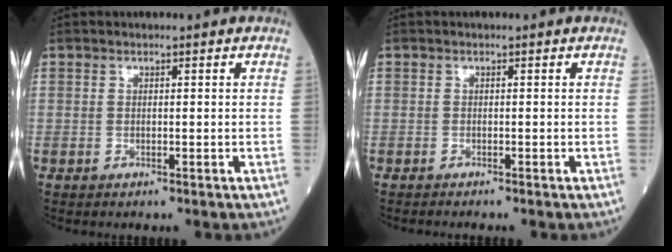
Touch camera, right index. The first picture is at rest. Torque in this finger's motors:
{"motor_torque": [-0.67, 0.10, -0.19, -0.07]}